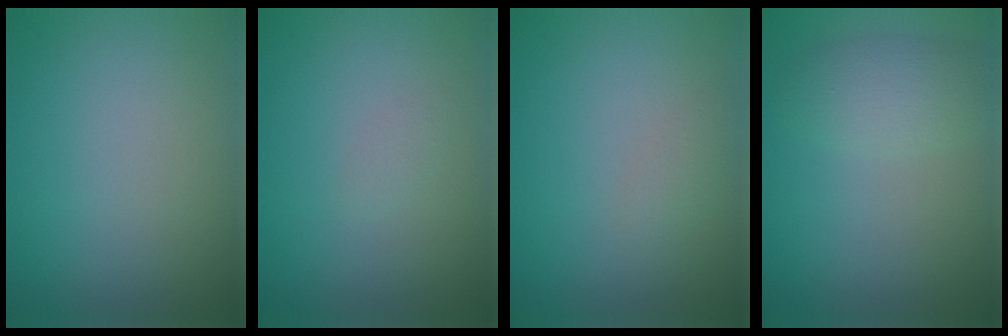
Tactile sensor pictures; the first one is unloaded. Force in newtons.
{"total": 0.6, "press": 0.6, "slide": 0.0}
{"total": 1.1, "press": 1.1, "slide": 0.0}
{"total": 2.9, "press": 2.9, "slide": 0.1}